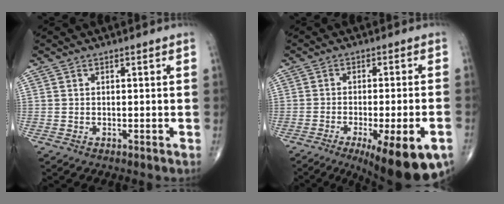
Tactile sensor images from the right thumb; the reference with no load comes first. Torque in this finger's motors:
{"motor_torque": [0.62, 1.08, 0.26, -0.29, 0.08]}